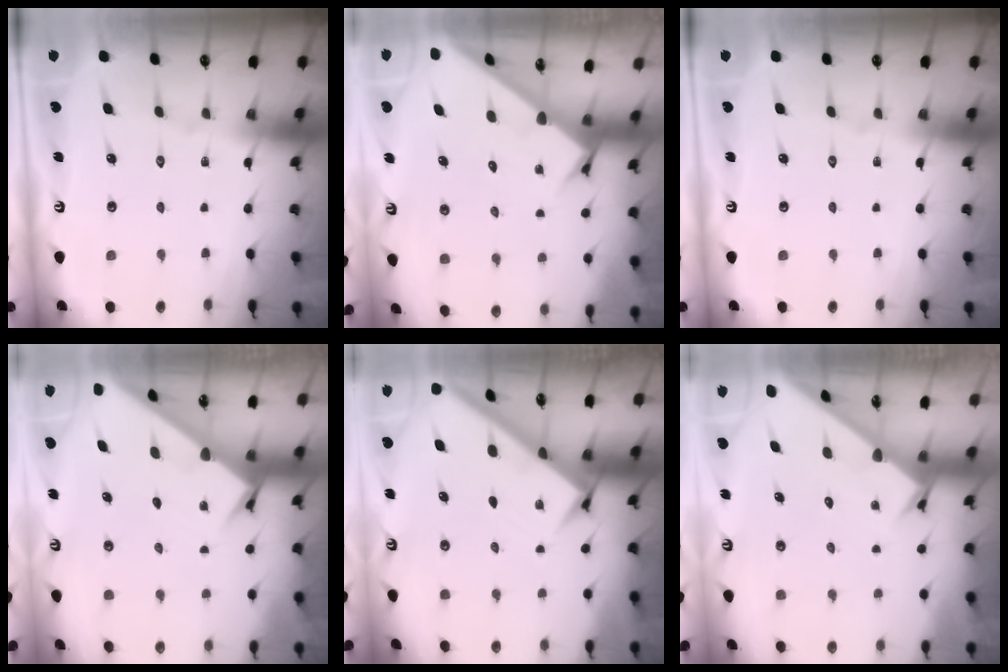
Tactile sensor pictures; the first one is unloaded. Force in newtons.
{"total": 2.9, "press": 2.9, "slide": 0.2}
{"total": 0.0}
{"total": 2.6, "press": 2.5, "slide": 0.3}
{"total": 3.0, "press": 2.9, "slide": 0.4}
{"total": 2.6, "press": 2.6, "slide": 0.3}